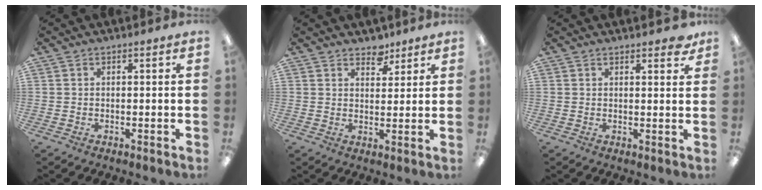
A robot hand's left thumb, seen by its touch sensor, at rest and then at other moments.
{"total": 4.6, "force": [3.8, 2.4, 0.9], "torque": [0.005, -0.025, 0.065]}
{"total": 2.3, "force": [1.9, 0.8, 1.1], "torque": [-0.009, -0.006, 0.031]}